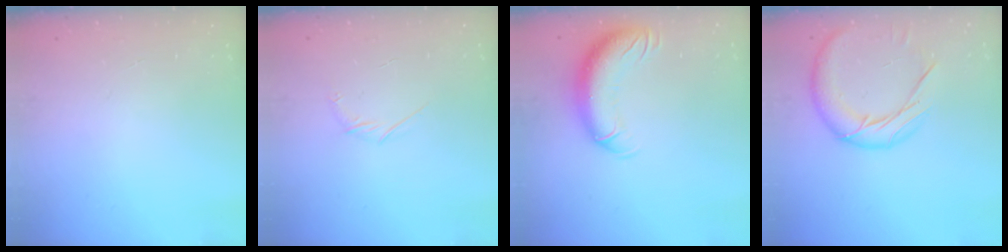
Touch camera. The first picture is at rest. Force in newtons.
{"total": 4.3, "press": 4.1, "slide": 1.1}
{"total": 13.5, "press": 13.2, "slide": 2.9}
{"total": 14.2, "press": 14.2, "slide": 0.8}